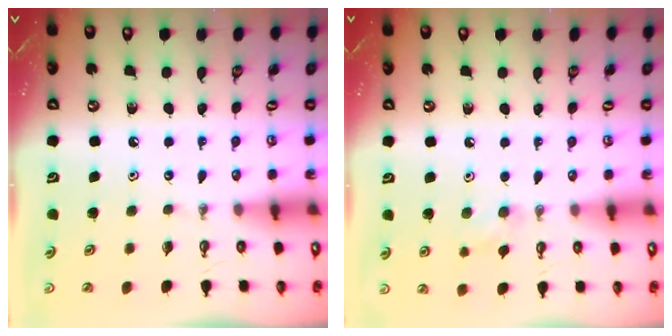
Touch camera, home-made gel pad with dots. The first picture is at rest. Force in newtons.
{"total": 6.5, "press": 6.4, "slide": 1.4}